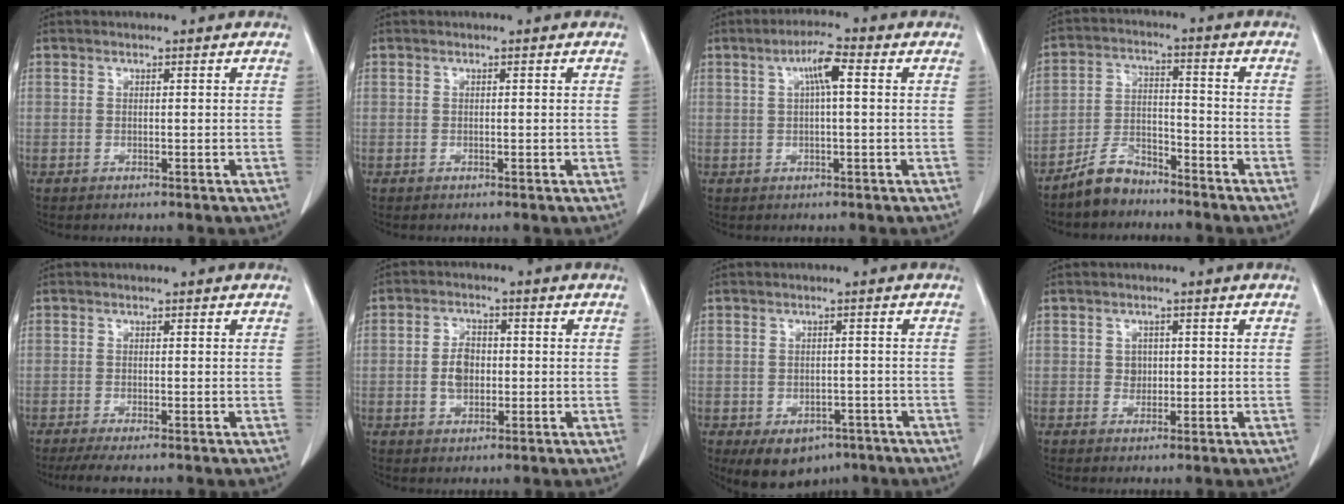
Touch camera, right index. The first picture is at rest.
{"total": 0.0}
{"total": 4.5, "force": [1.1, 0.5, 4.3], "torque": [-0.081, 0.013, 0.020]}
{"total": 6.7, "force": [-5.8, 2.5, 2.2], "torque": [-0.046, -0.001, -0.106]}
{"total": 3.6, "force": [-2.8, 0.3, 2.3], "torque": [-0.035, -0.006, -0.045]}
{"total": 4.3, "force": [-0.5, 2.8, 3.2], "torque": [-0.061, 0.009, -0.006]}
{"total": 7.4, "force": [-4.5, 4.9, 3.1], "torque": [-0.040, 0.005, -0.054]}
{"total": 1.5, "force": [-0.1, 1.4, 0.6], "torque": [-0.004, 0.005, 0.004]}